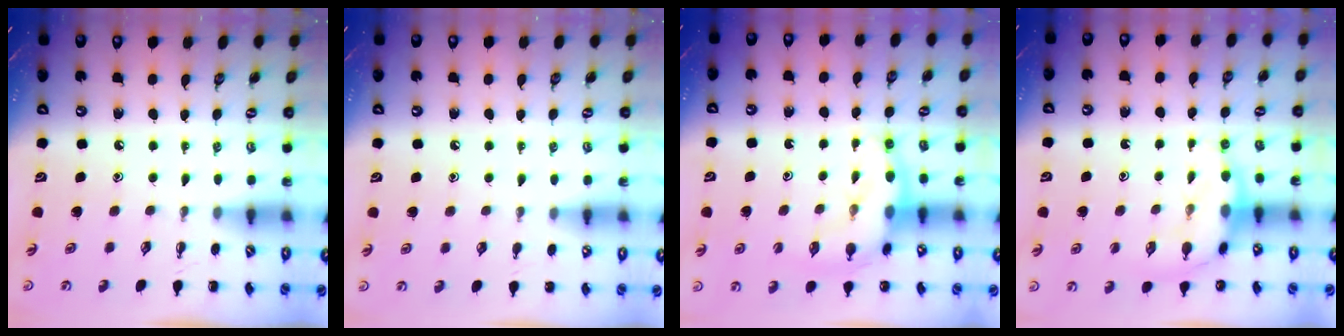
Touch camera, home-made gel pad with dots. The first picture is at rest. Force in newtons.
{"total": 3.8, "press": 3.6, "slide": 1.1}
{"total": 10.6, "press": 10.4, "slide": 2.3}
{"total": 7.4, "press": 7.3, "slide": 0.8}